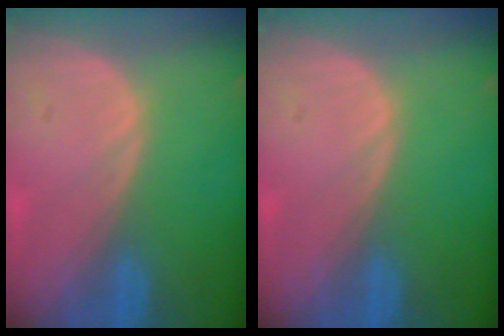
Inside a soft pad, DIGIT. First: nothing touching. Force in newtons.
{"total": 0.0}